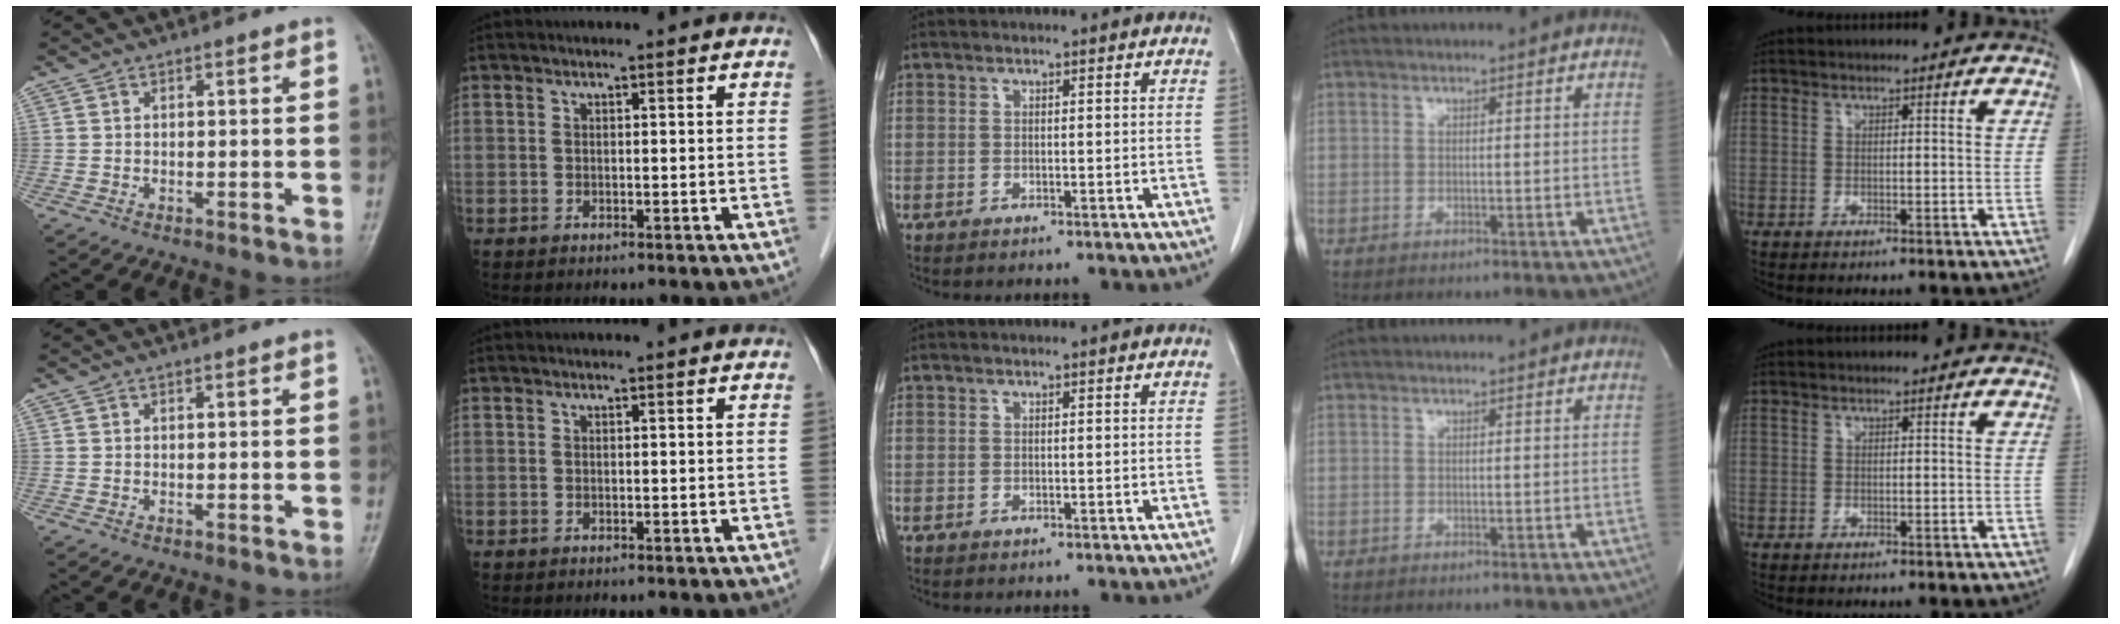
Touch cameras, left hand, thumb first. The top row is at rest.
{}